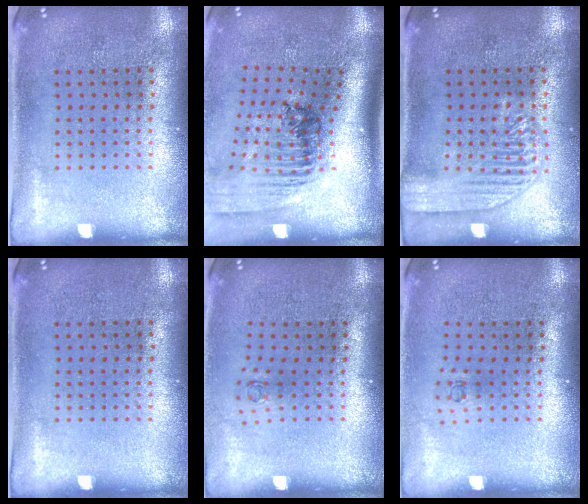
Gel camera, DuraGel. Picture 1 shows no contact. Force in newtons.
{"total": 2.2, "press": 1.6, "slide": 1.6}
{"total": 1.8, "press": 1.8, "slide": 0.3}
{"total": 0.0}
{"total": 0.6, "press": 0.3, "slide": 0.6}
{"total": 0.6, "press": 0.2, "slide": 0.5}